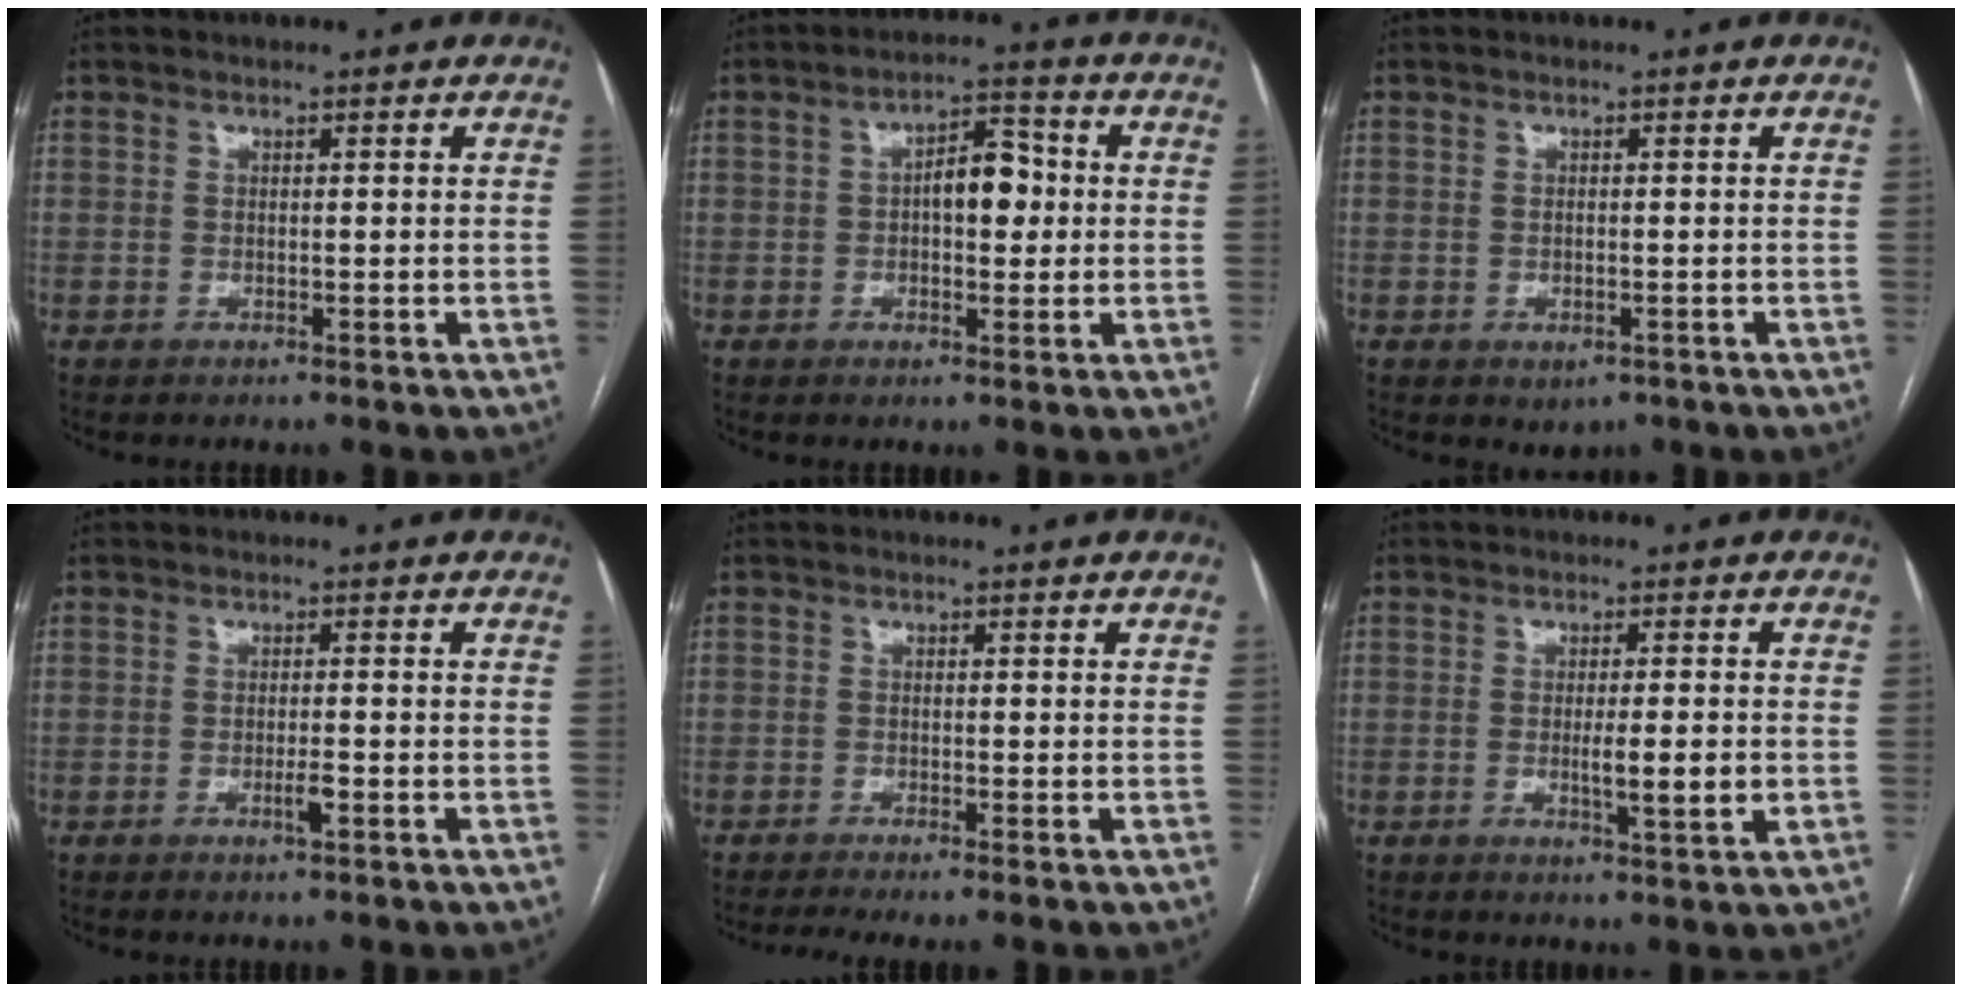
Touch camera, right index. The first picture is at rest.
{"total": 6.3, "force": [0.2, 2.9, 5.7], "torque": [-0.087, 0.022, 0.001]}
{"total": 2.2, "force": [-1.1, 1.4, 1.3], "torque": [-0.016, -0.002, -0.002]}
{"total": 1.9, "force": [-1.0, -0.1, 1.6], "torque": [-0.031, -0.002, -0.017]}
{"total": 3.6, "force": [-2.6, 0.0, 2.4], "torque": [-0.037, -0.007, -0.044]}
{"total": 4.8, "force": [-1.0, 0.0, 4.7], "torque": [-0.080, -0.008, -0.013]}